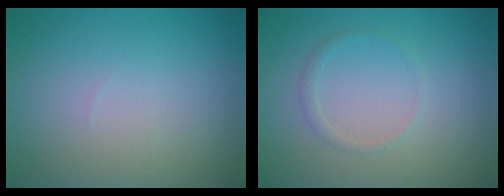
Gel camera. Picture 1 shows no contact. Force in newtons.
{"total": 0.9, "press": 0.9, "slide": 0.1}